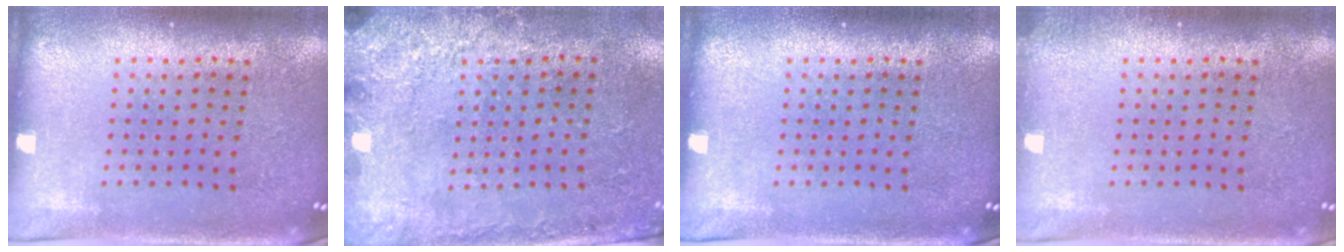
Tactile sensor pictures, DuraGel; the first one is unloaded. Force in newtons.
{"total": 2.7, "press": 2.0, "slide": 1.9}
{"total": 0.0}
{"total": 0.6, "press": 0.6, "slide": 0.1}